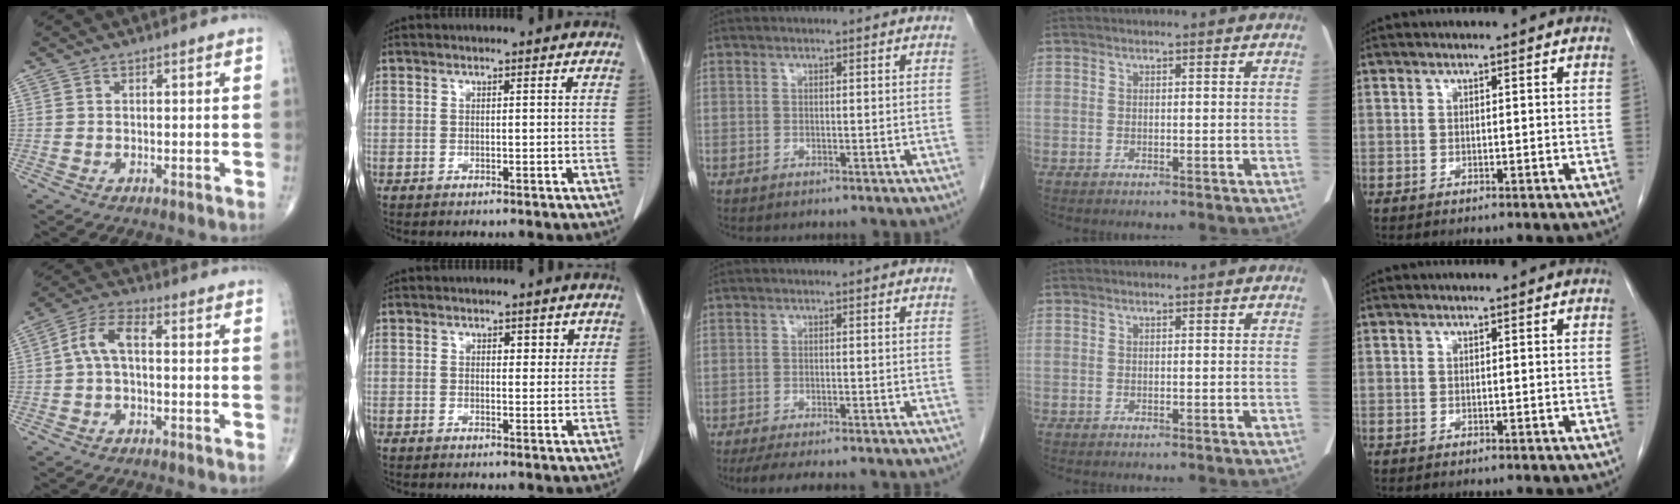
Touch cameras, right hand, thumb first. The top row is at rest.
{"thumb": {"total": 6.3, "force": [-0.2, 2.9, 5.5], "torque": [-0.109, 0.027, -0.014]}, "index": {"total": 2.3, "force": [1.3, 1.3, 1.3], "torque": [-0.012, -0.001, 0.019]}, "middle": {"total": 11.9, "force": [-10.4, 1.8, 5.5], "torque": [-0.070, -0.012, -0.132]}}